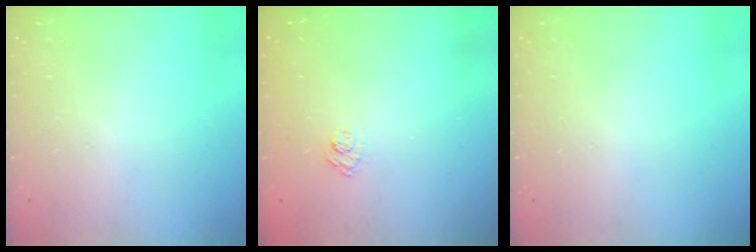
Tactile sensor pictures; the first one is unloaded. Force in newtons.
{"total": 3.1, "press": 2.8, "slide": 1.3}
{"total": 0.0}